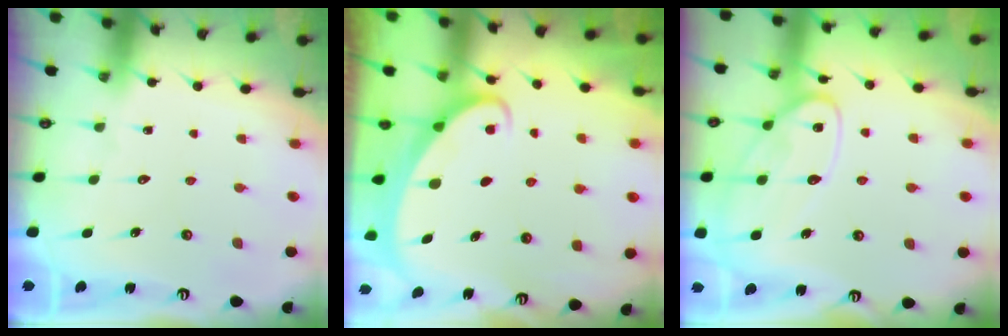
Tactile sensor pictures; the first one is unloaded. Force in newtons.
{"total": 2.1, "press": 2.1, "slide": 0.2}
{"total": 13.5, "press": 13.5, "slide": 1.1}